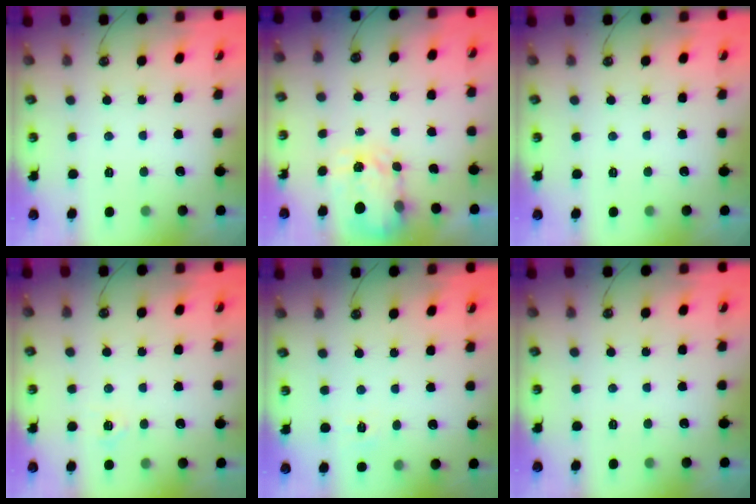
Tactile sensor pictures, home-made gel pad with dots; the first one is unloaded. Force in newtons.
{"total": 3.6, "press": 3.5, "slide": 0.5}
{"total": 0.0}
{"total": 4.2, "press": 4.2, "slide": 0.6}
{"total": 4.0, "press": 4.0, "slide": 0.5}
{"total": 0.0}